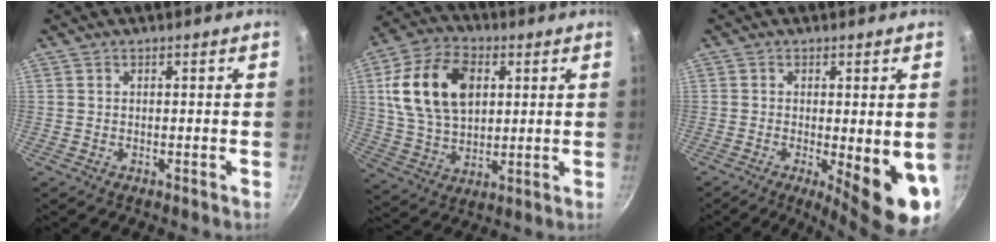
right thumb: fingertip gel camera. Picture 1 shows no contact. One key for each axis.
{"total": 17.4, "fx": 4.3, "fy": 11.5, "fz": 12.3, "tx": -0.214, "ty": -0.002, "tz": 0.077}
{"total": 11.6, "fx": -2.3, "fy": 3.0, "fz": 10.9, "tx": -0.127, "ty": -0.016, "tz": -0.022}